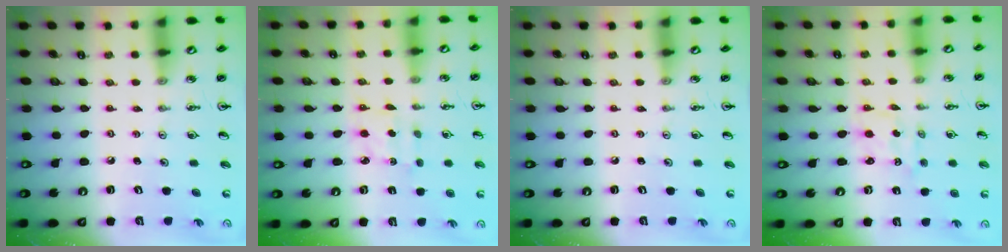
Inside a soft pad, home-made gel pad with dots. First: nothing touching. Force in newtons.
{"total": 2.0, "press": 2.0, "slide": 0.2}
{"total": 0.0}
{"total": 0.9, "press": 0.9, "slide": 0.1}